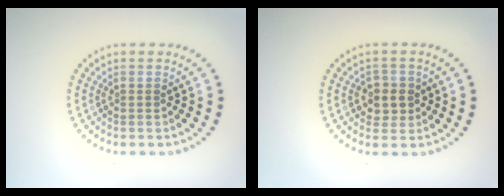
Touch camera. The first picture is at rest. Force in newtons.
{"total": 2.5, "press": 2.3, "slide": 0.9}